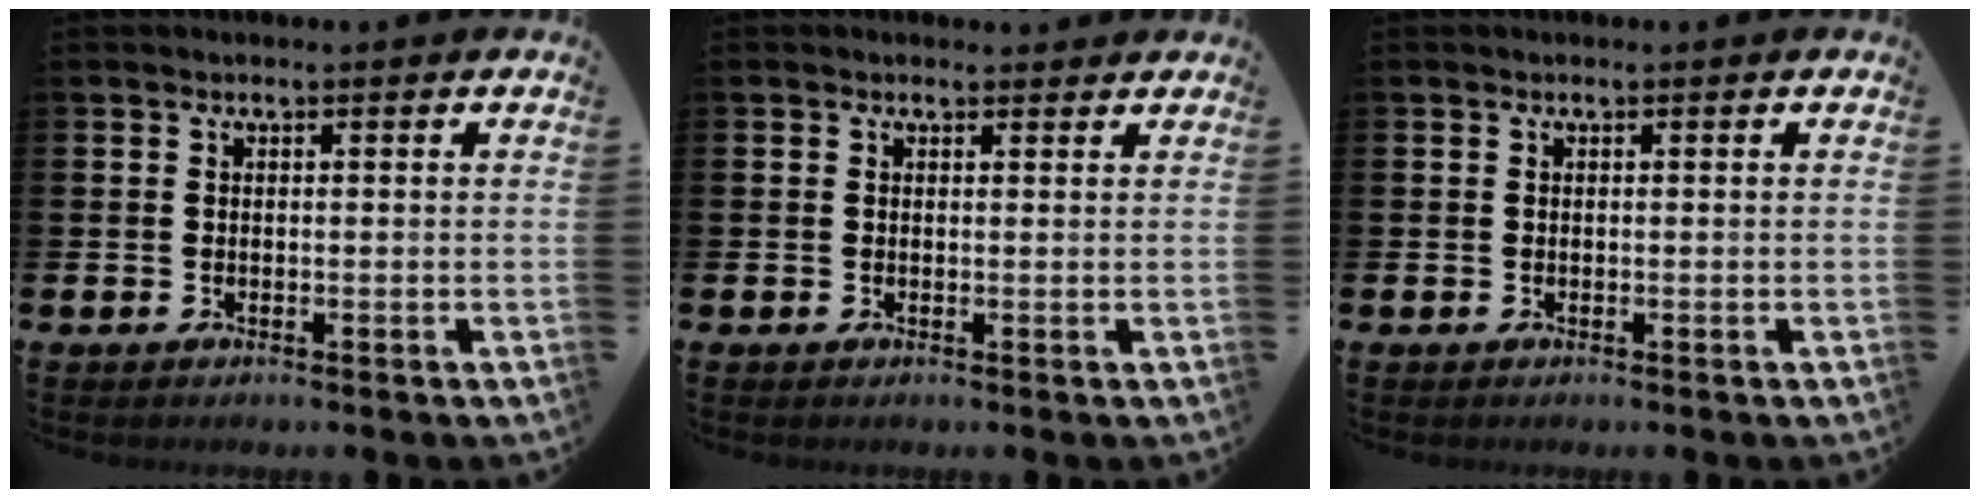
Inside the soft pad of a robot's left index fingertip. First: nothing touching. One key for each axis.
{"total": 0.7, "fx": 0.6, "fy": 0.2, "fz": 0.2, "tx": 0.006, "ty": -0.001, "tz": 0.008}
{"total": 0.0}